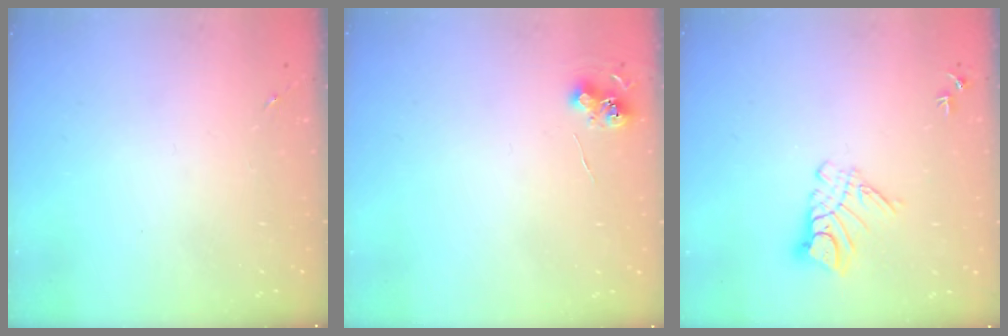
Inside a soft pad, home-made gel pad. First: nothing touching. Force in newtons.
{"total": 6.2, "press": 6.2, "slide": 0.5}
{"total": 9.5, "press": 9.5, "slide": 0.9}